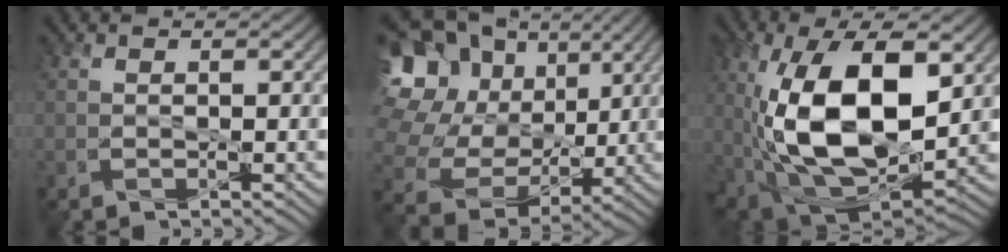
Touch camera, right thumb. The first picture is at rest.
{"total": 21.4, "force": [5.7, 17.8, 10.4], "torque": [-0.311, 0.031, 0.120]}
{"total": 17.4, "force": [1.6, 9.2, 14.7], "torque": [-0.297, -0.010, 0.033]}